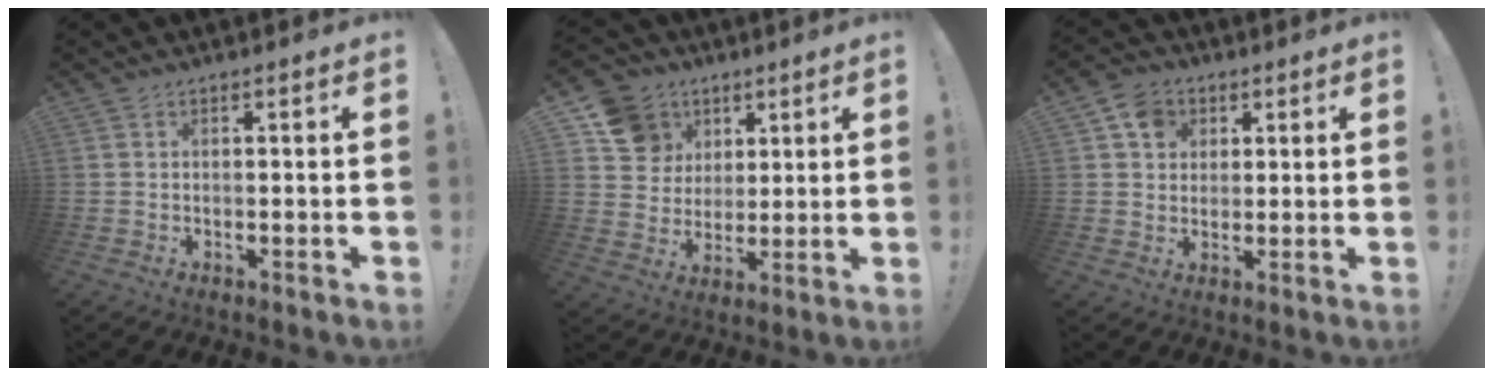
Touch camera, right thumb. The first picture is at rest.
{"total": 12.9, "force": [5.8, 11.0, 3.8], "torque": [-0.051, -0.025, 0.119]}
{"total": 7.7, "force": [3.0, 6.7, 2.5], "torque": [-0.027, -0.012, 0.058]}